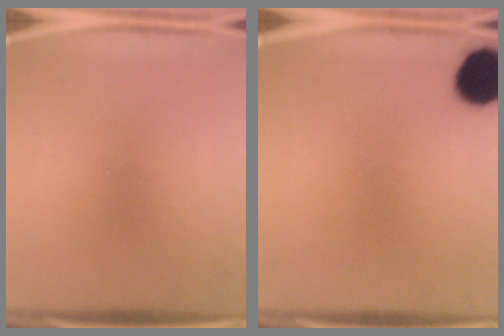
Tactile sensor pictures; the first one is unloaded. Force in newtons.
{"total": 11.8}